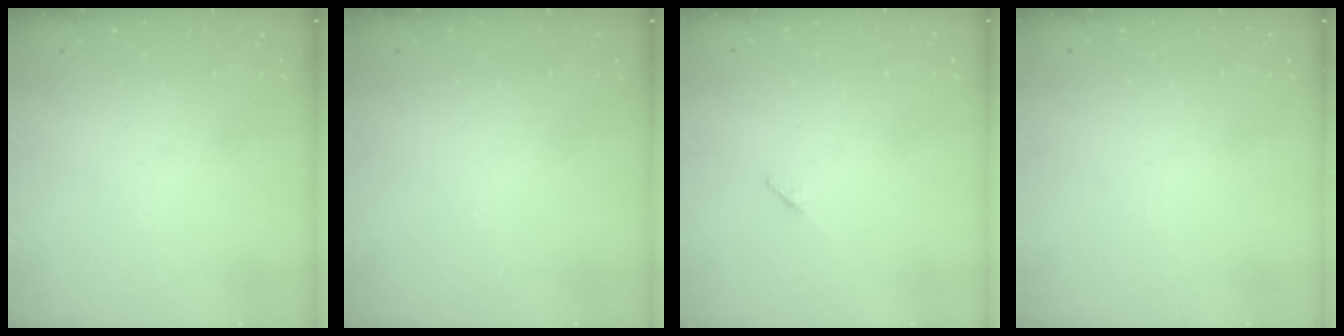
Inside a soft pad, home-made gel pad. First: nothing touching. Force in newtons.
{"total": 0.0}
{"total": 1.9, "press": 1.9, "slide": 0.3}
{"total": 0.0}